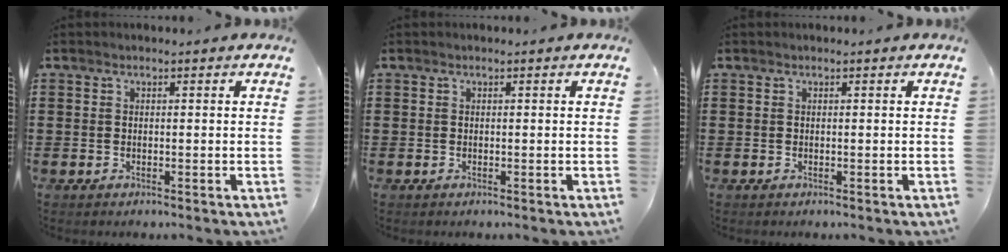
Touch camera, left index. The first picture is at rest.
{"total": 0.0}
{"total": 0.0}